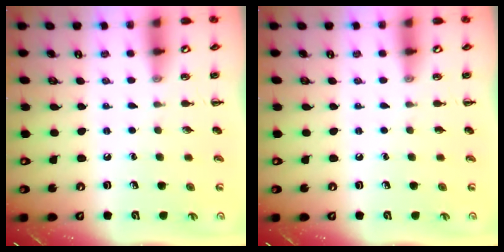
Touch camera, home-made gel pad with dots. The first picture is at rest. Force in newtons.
{"total": 0.0}